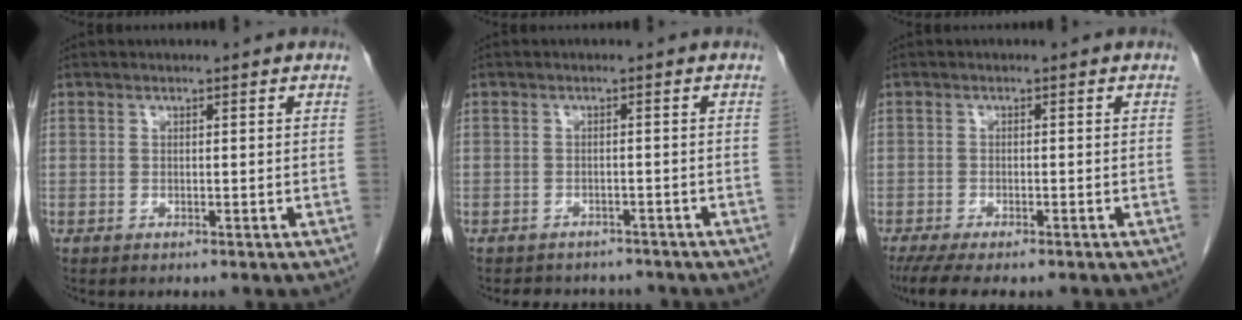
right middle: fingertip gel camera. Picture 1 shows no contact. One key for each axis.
{"total": 5.5, "fx": -4.9, "fy": 2.3, "fz": 0.7, "tx": -0.009, "ty": 0.005, "tz": -0.059}
{"total": 7.7, "fx": -6.0, "fy": 1.9, "fz": 4.6, "tx": -0.066, "ty": -0.014, "tz": -0.091}